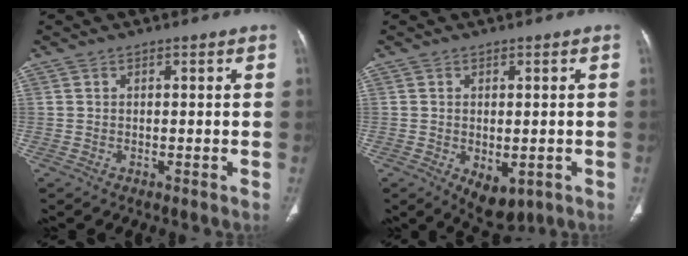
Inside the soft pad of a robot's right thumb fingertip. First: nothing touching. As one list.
[{"total": 6.1, "force": [-1.8, 3.5, 4.6], "torque": [-0.058, -0.005, -0.008]}]